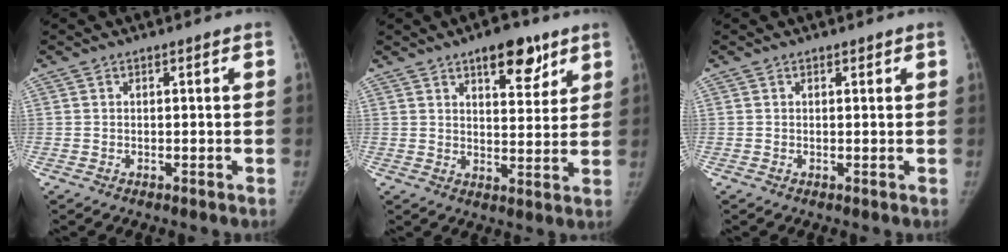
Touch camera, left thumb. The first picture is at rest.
{"total": 9.7, "force": [6.0, 4.2, 6.3], "torque": [-0.060, -0.031, 0.087]}
{"total": 0.7, "force": [0.5, 0.4, 0.3], "torque": [-0.002, -0.003, 0.006]}